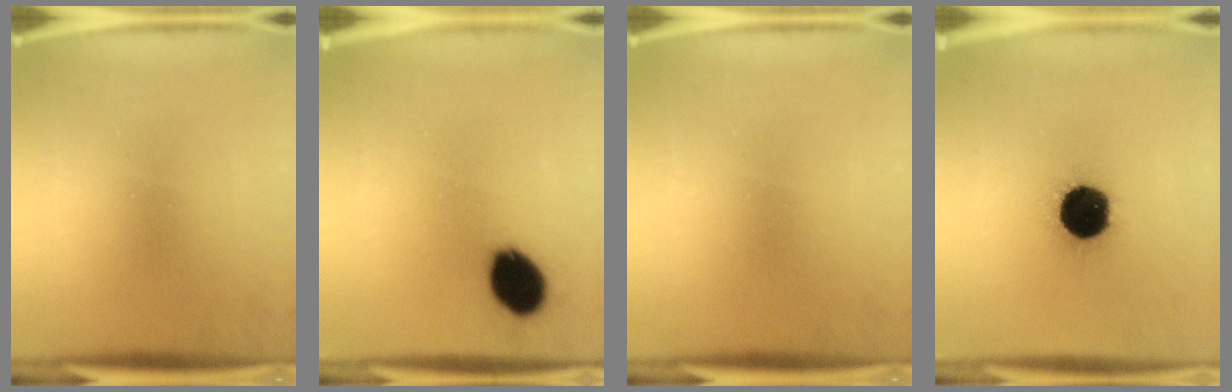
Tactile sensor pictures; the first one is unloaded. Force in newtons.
{"total": 10.9}
{"total": 0.0}
{"total": 18.7}